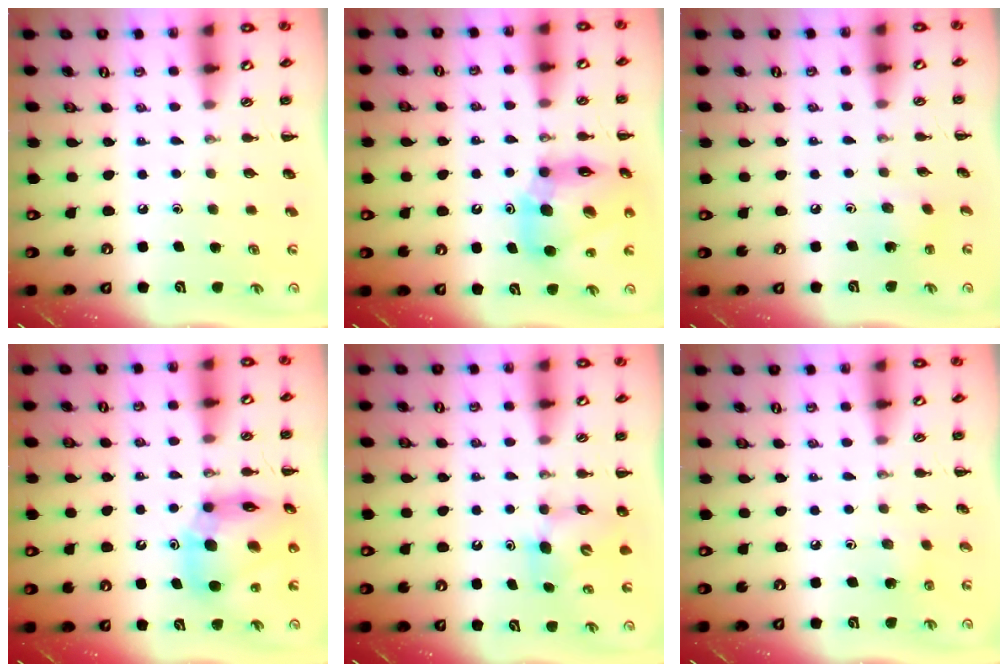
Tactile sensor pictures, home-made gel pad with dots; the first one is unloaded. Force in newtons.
{"total": 15.0, "press": 14.4, "slide": 4.0}
{"total": 2.0, "press": 1.9, "slide": 0.5}
{"total": 13.6, "press": 13.1, "slide": 3.9}
{"total": 6.2, "press": 6.1, "slide": 0.7}
{"total": 1.6, "press": 1.4, "slide": 0.6}